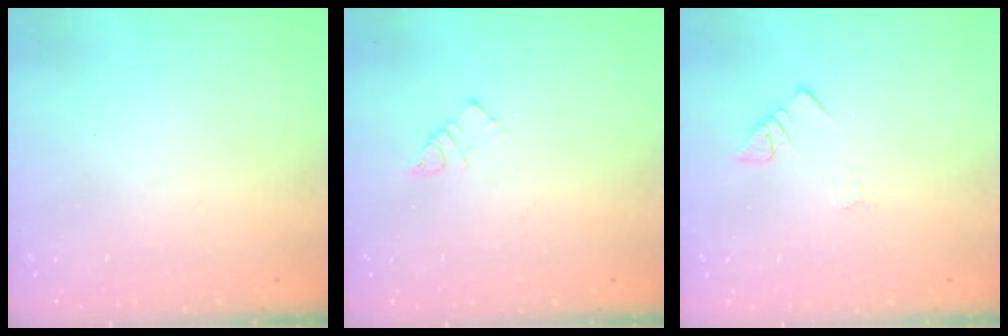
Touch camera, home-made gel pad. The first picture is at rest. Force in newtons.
{"total": 3.2, "press": 3.2, "slide": 0.4}
{"total": 3.1, "press": 3.1, "slide": 0.4}